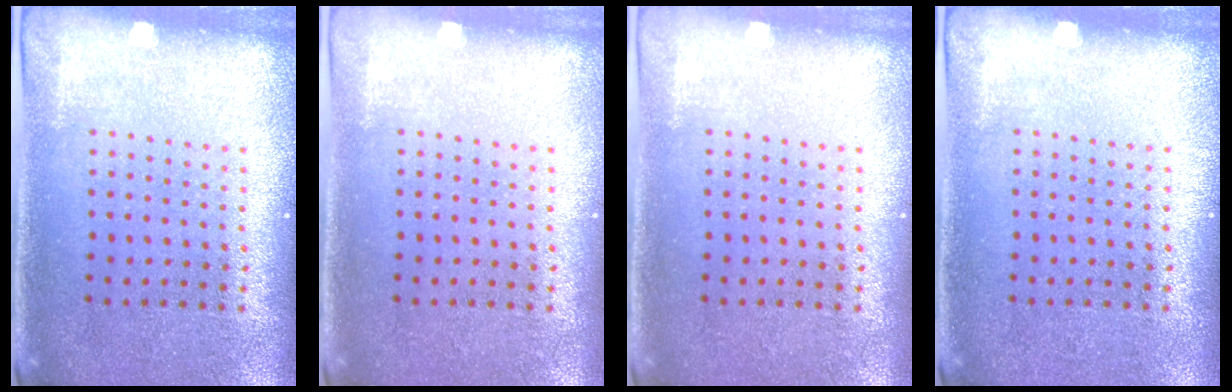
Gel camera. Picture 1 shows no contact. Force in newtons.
{"total": 0.0}
{"total": 0.0}
{"total": 0.0}